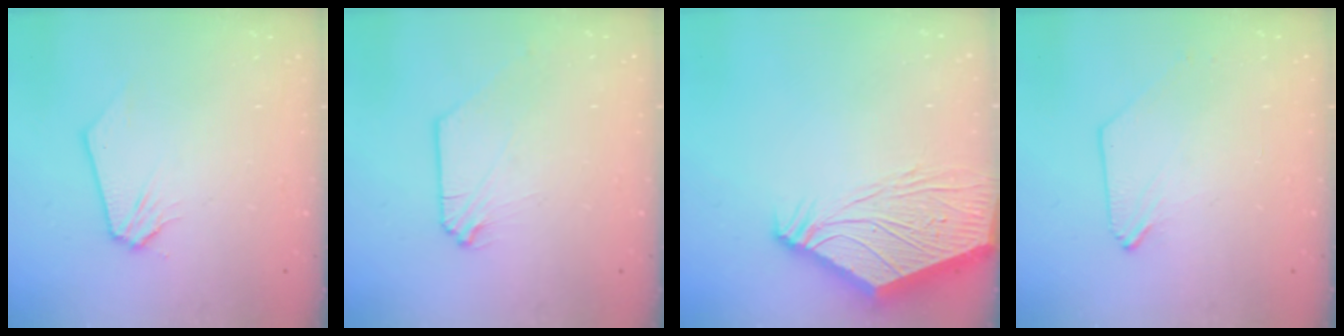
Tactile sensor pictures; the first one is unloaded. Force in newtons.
{"total": 0.0}
{"total": 12.3, "press": 12.2, "slide": 1.7}
{"total": 0.7, "press": 0.7, "slide": 0.2}